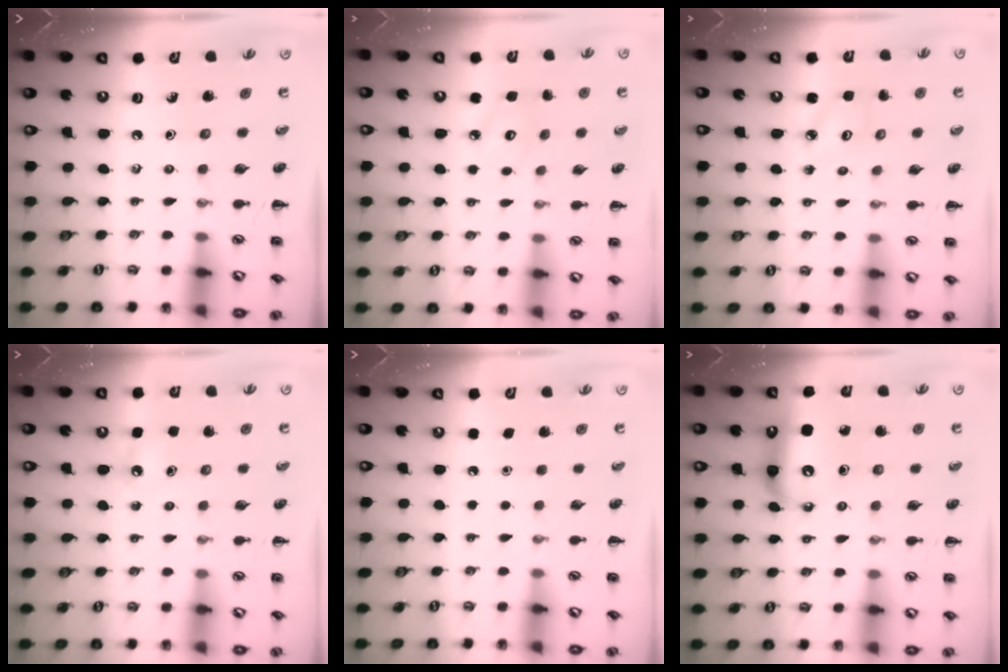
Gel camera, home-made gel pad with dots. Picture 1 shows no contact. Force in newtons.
{"total": 4.1, "press": 4.0, "slide": 0.9}
{"total": 2.9, "press": 2.8, "slide": 0.5}
{"total": 3.8, "press": 3.6, "slide": 1.4}
{"total": 1.5, "press": 1.5, "slide": 0.1}
{"total": 8.4, "press": 8.4, "slide": 0.9}